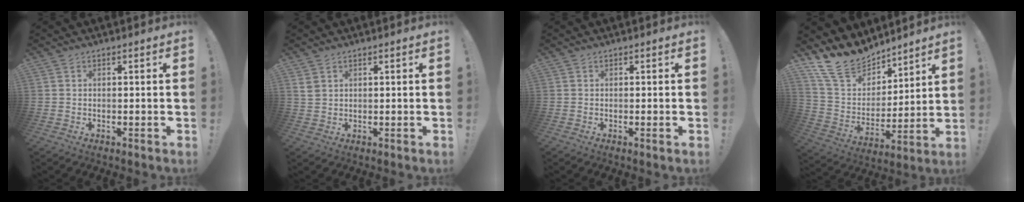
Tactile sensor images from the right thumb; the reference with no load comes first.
{"total": 2.4, "force": [1.3, 1.6, 1.3], "torque": [-0.027, 0.001, 0.027]}
{"total": 0.8, "force": [-0.2, -0.2, 0.7], "torque": [-0.018, 0.002, -0.004]}
{"total": 16.4, "force": [13.3, 8.3, 4.7], "torque": [-0.106, -0.100, 0.254]}